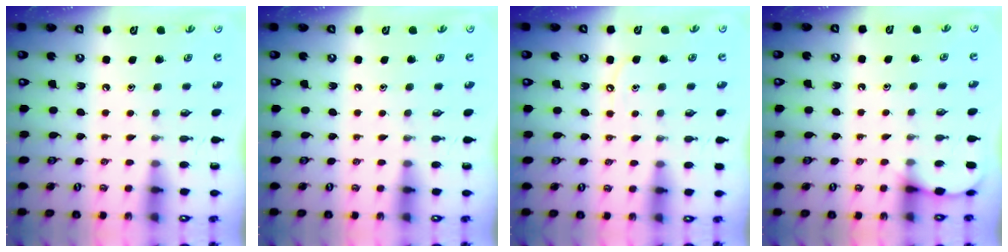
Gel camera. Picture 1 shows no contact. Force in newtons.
{"total": 0.0}
{"total": 4.9, "press": 4.9, "slide": 0.5}
{"total": 4.2, "press": 4.2, "slide": 0.4}